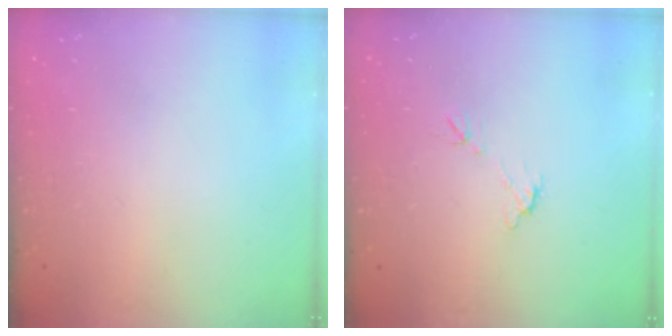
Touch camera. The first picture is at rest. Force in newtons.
{"total": 4.5, "press": 4.5, "slide": 0.2}